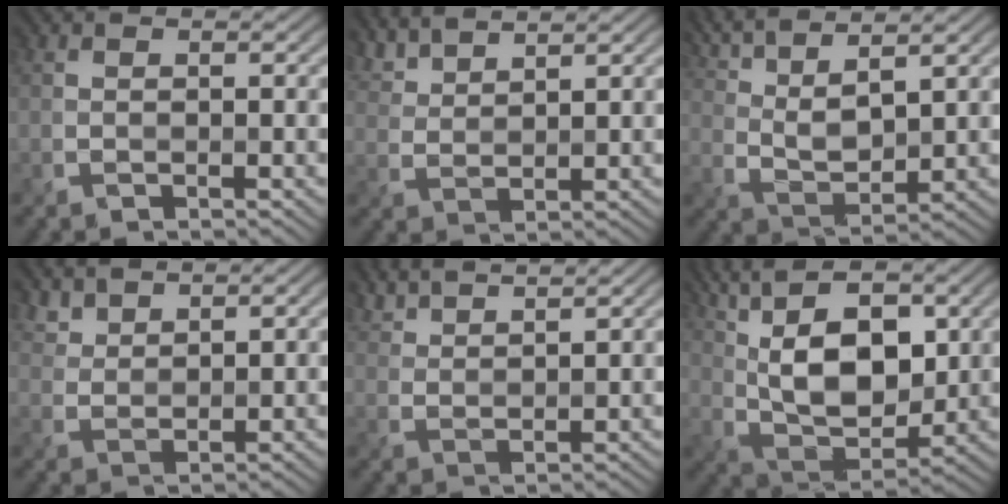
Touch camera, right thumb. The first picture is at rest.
{"total": 4.4, "force": [3.9, 0.8, 1.8], "torque": [-0.044, 0.004, 0.080]}
{"total": 8.0, "force": [5.6, 1.8, 5.4], "torque": [-0.121, 0.007, 0.114]}
{"total": 3.2, "force": [2.8, 1.1, 1.1], "torque": [-0.031, -0.005, 0.074]}
{"total": 5.2, "force": [4.7, 0.9, 2.1], "torque": [-0.047, 0.005, 0.087]}
{"total": 14.7, "force": [5.4, 7.1, 11.7], "torque": [-0.230, 0.016, 0.097]}